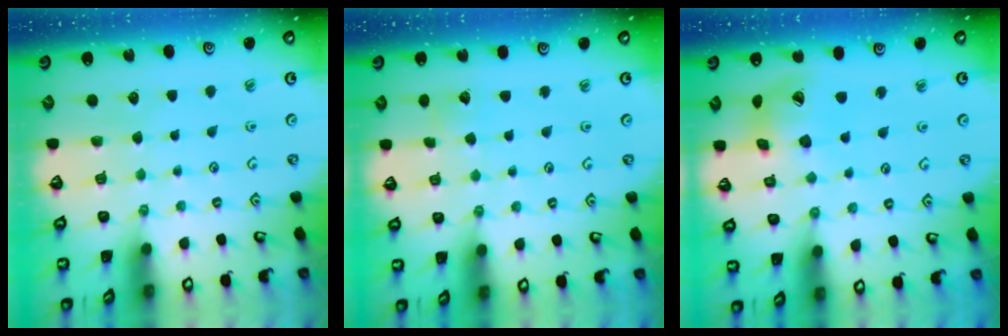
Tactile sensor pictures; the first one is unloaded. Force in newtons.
{"total": 2.8, "press": 2.7, "slide": 0.3}
{"total": 12.6, "press": 12.5, "slide": 1.6}